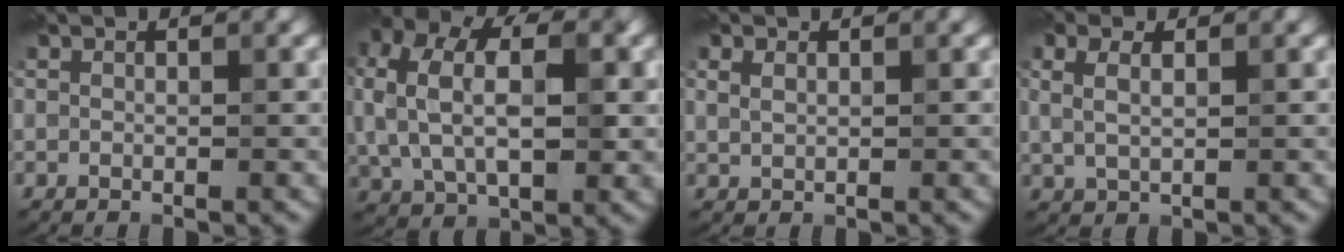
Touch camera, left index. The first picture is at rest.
{"total": 9.2, "force": [1.2, 5.6, 7.1], "torque": [-0.145, 0.007, 0.015]}
{"total": 1.3, "force": [0.6, 0.8, 0.8], "torque": [-0.019, 0.001, 0.015]}
{"total": 2.9, "force": [1.1, 1.6, 2.2], "torque": [-0.047, 0.002, 0.022]}